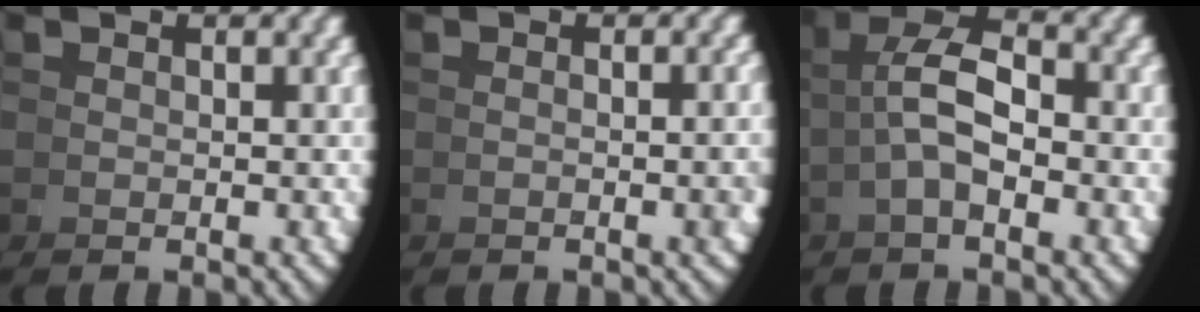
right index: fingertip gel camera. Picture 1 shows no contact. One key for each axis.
{"total": 2.3, "fx": -0.3, "fy": 0.6, "fz": 2.2, "tx": -0.019, "ty": 0.013, "tz": -0.012}
{"total": 4.7, "fx": 1.2, "fy": 2.2, "fz": 4.1, "tx": -0.069, "ty": 0.001, "tz": 0.015}